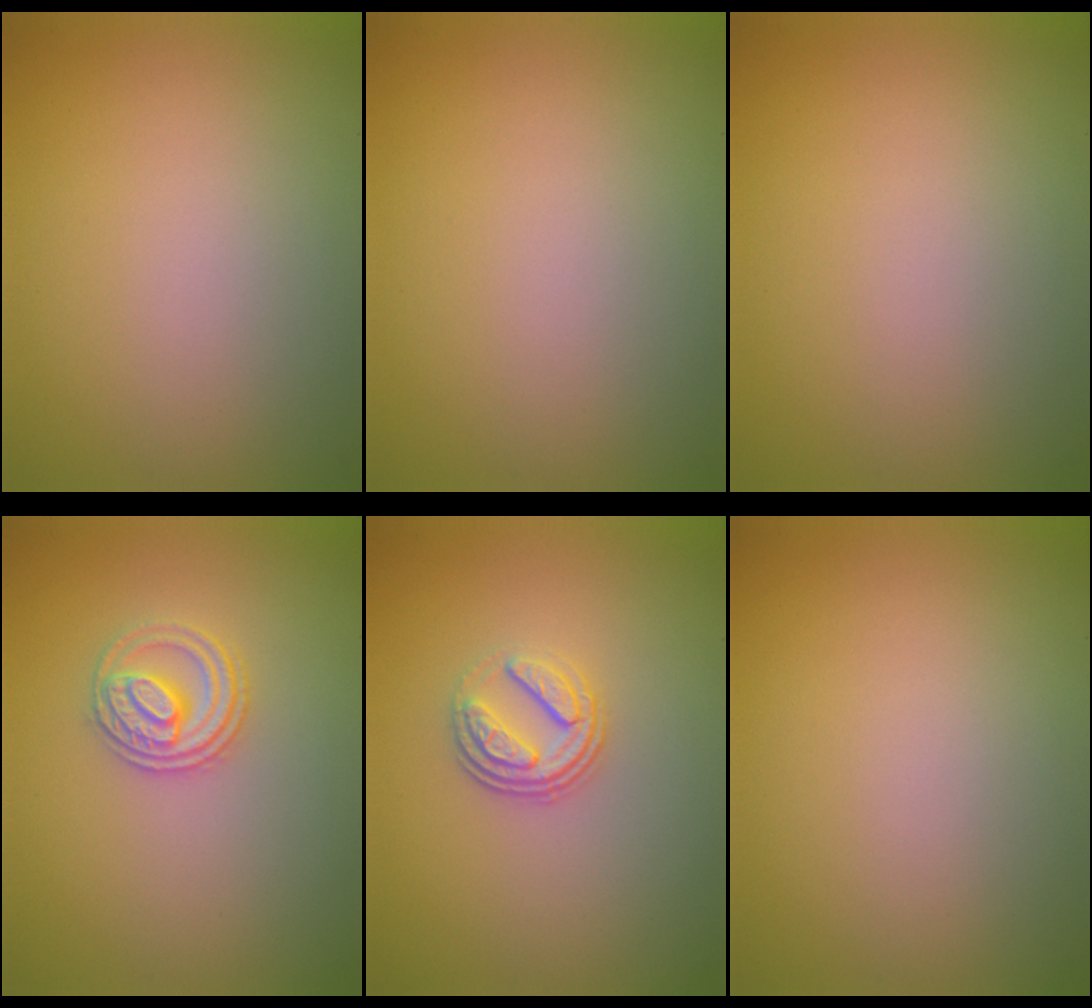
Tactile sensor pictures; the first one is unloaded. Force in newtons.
{"total": 0.0}
{"total": 0.0}
{"total": 2.8, "press": 2.6, "slide": 1.1}
{"total": 3.4, "press": 2.5, "slide": 2.3}
{"total": 0.0}